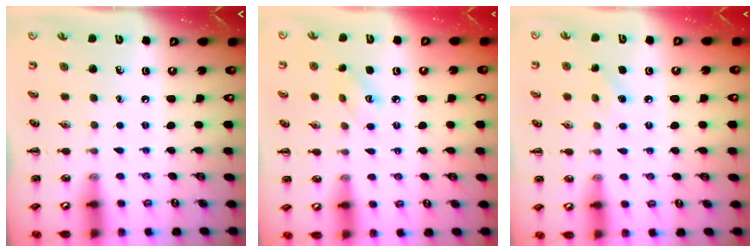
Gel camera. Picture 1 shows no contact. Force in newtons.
{"total": 3.2, "press": 3.1, "slide": 0.9}
{"total": 5.7, "press": 5.6, "slide": 1.4}